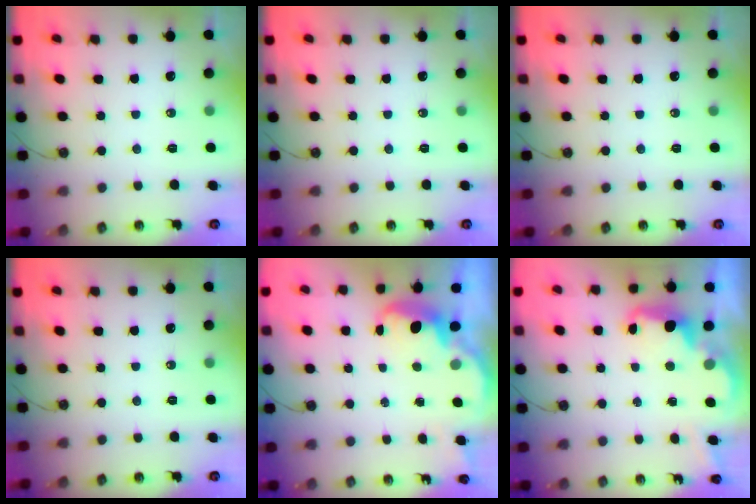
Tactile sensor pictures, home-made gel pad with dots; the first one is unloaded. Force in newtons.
{"total": 0.0}
{"total": 0.0}
{"total": 0.0}
{"total": 2.5, "press": 2.4, "slide": 0.7}
{"total": 2.4, "press": 2.4, "slide": 0.5}